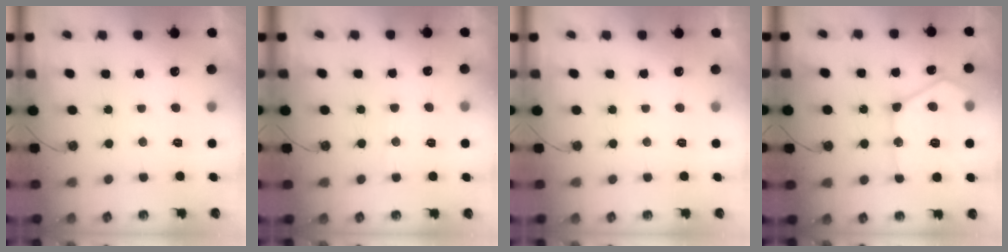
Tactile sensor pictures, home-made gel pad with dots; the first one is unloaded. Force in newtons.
{"total": 4.0, "press": 3.9, "slide": 0.6}
{"total": 0.0}
{"total": 20.5, "press": 20.4, "slide": 2.0}